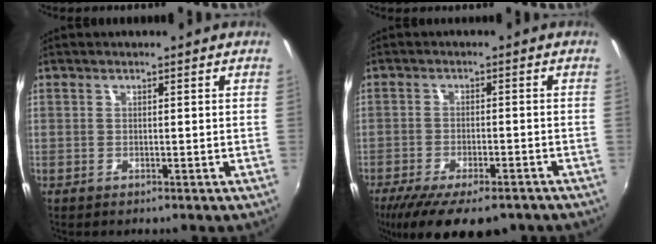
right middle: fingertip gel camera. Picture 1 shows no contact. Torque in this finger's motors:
{"motor_torque": [1.30, -0.84, 0.22, 0.13]}